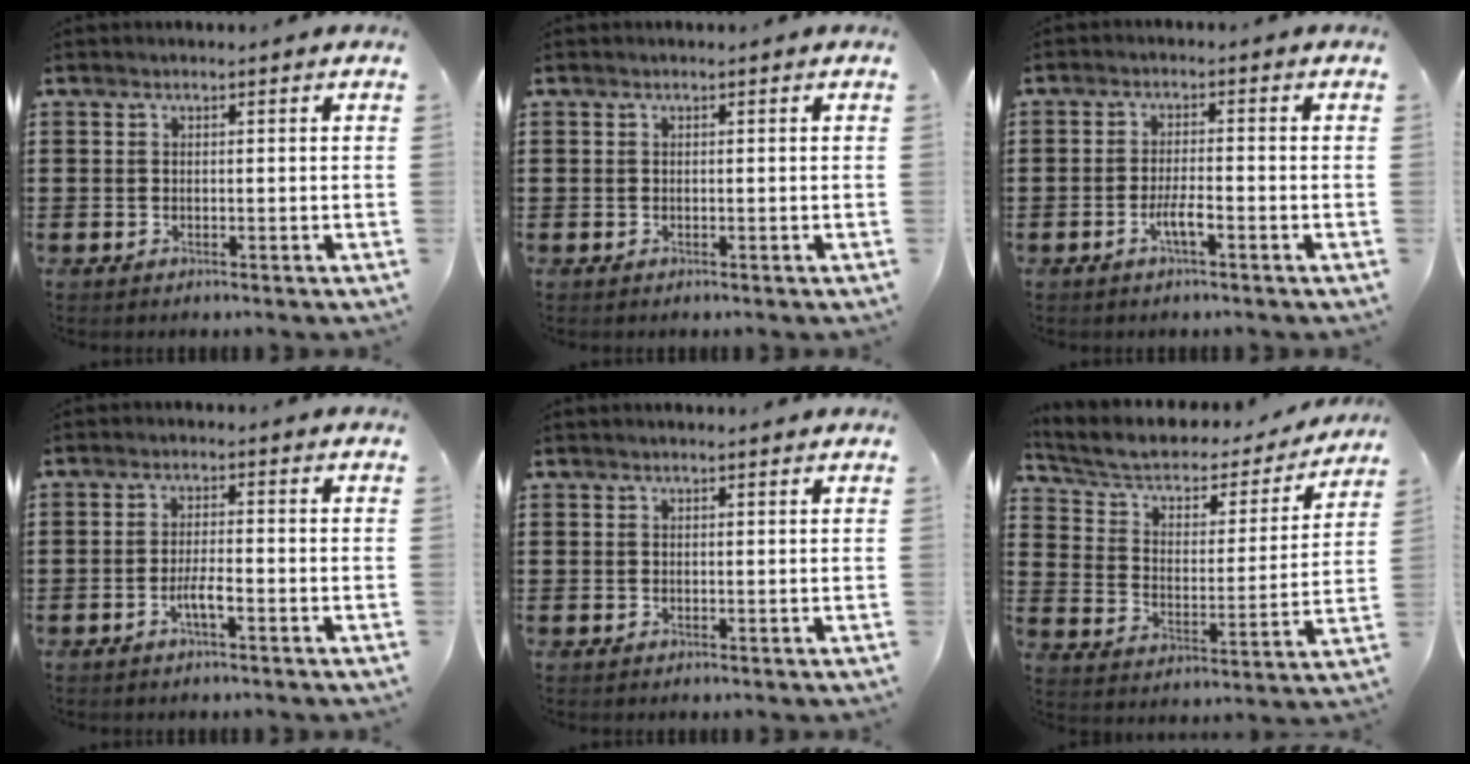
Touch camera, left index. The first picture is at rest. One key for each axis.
{"total": 0.0}
{"total": 3.4, "fx": -1.6, "fy": 0.6, "fz": 2.9, "tx": -0.057, "ty": 0.000, "tz": -0.029}
{"total": 3.1, "fx": -1.4, "fy": 0.5, "fz": 2.7, "tx": -0.054, "ty": 0.000, "tz": -0.027}
{"total": 0.6, "fx": 0.5, "fy": 0.0, "fz": 0.4, "tx": -0.008, "ty": 0.000, "tz": 0.009}
{"total": 5.3, "fx": 3.7, "fy": 2.7, "fz": 2.6, "tx": -0.071, "ty": -0.024, "tz": 0.058}